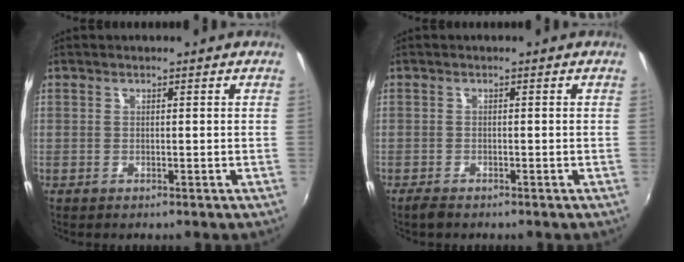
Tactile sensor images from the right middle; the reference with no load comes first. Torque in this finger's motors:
{"motor_torque": [0.15, -0.14, 0.01, 0.02]}